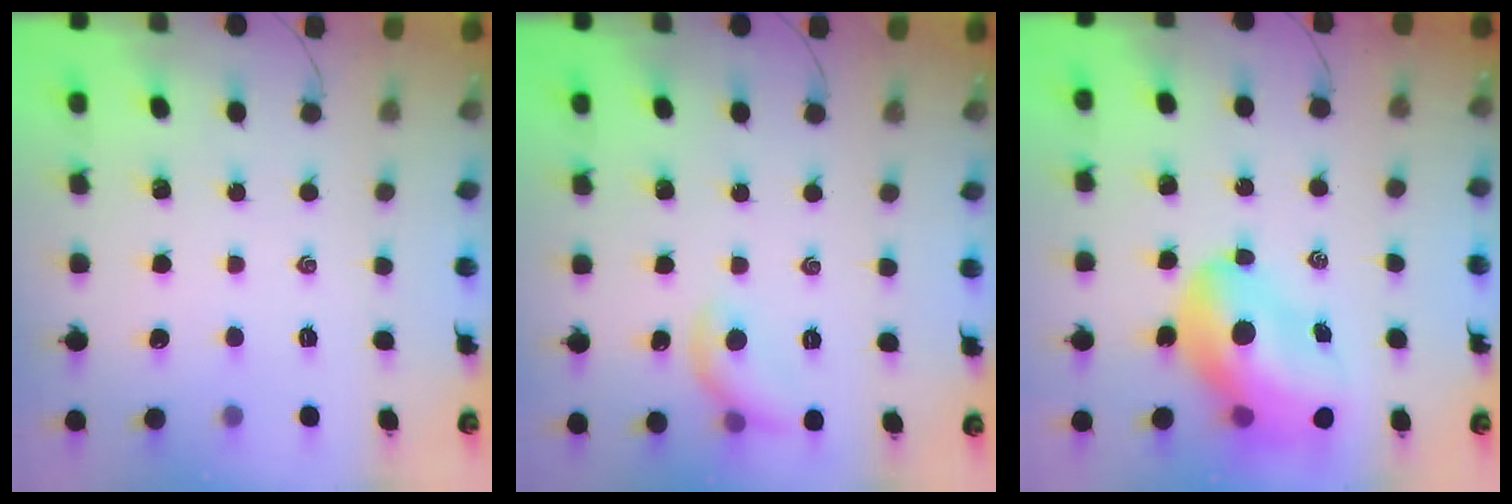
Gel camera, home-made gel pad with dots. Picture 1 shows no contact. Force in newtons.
{"total": 8.2, "press": 8.1, "slide": 0.5}
{"total": 15.9, "press": 15.2, "slide": 4.7}